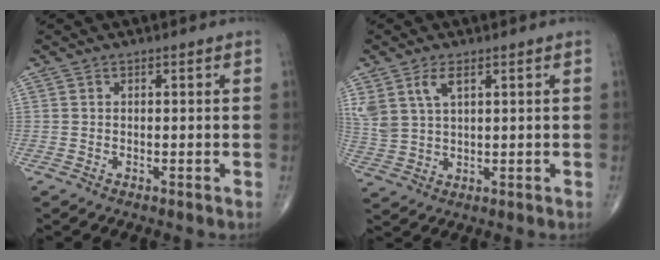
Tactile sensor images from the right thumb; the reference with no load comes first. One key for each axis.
{"total": 6.5, "fx": 3.4, "fy": 3.2, "fz": 4.5, "tx": -0.100, "ty": -0.006, "tz": 0.076}